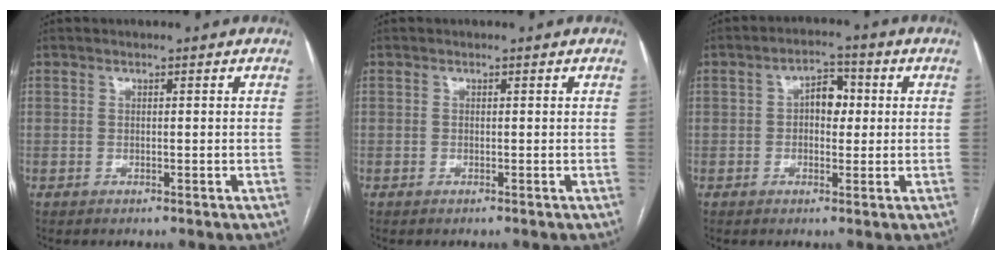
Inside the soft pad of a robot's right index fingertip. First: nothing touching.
{"total": 0.0}
{"total": 4.8, "force": [0.4, 2.8, 3.8], "torque": [-0.060, 0.020, 0.005]}